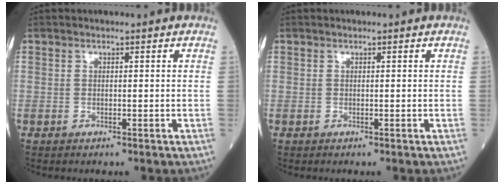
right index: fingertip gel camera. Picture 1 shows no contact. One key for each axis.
{"total": 0.0}